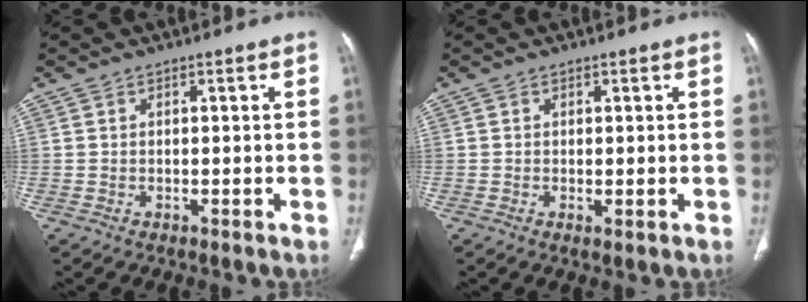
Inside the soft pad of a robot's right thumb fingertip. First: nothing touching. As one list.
[{"total": 0.8, "force": [-0.1, 0.3, 0.7], "torque": [-0.017, -0.005, 0.000]}]